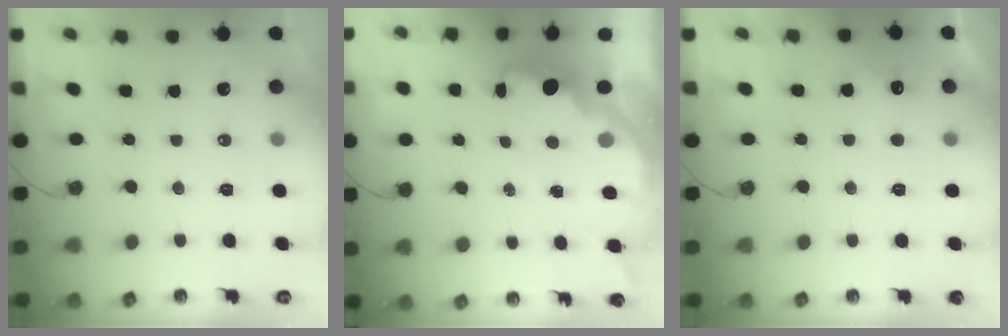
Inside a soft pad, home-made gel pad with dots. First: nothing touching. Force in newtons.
{"total": 2.3, "press": 2.1, "slide": 0.9}
{"total": 3.8, "press": 3.7, "slide": 1.1}